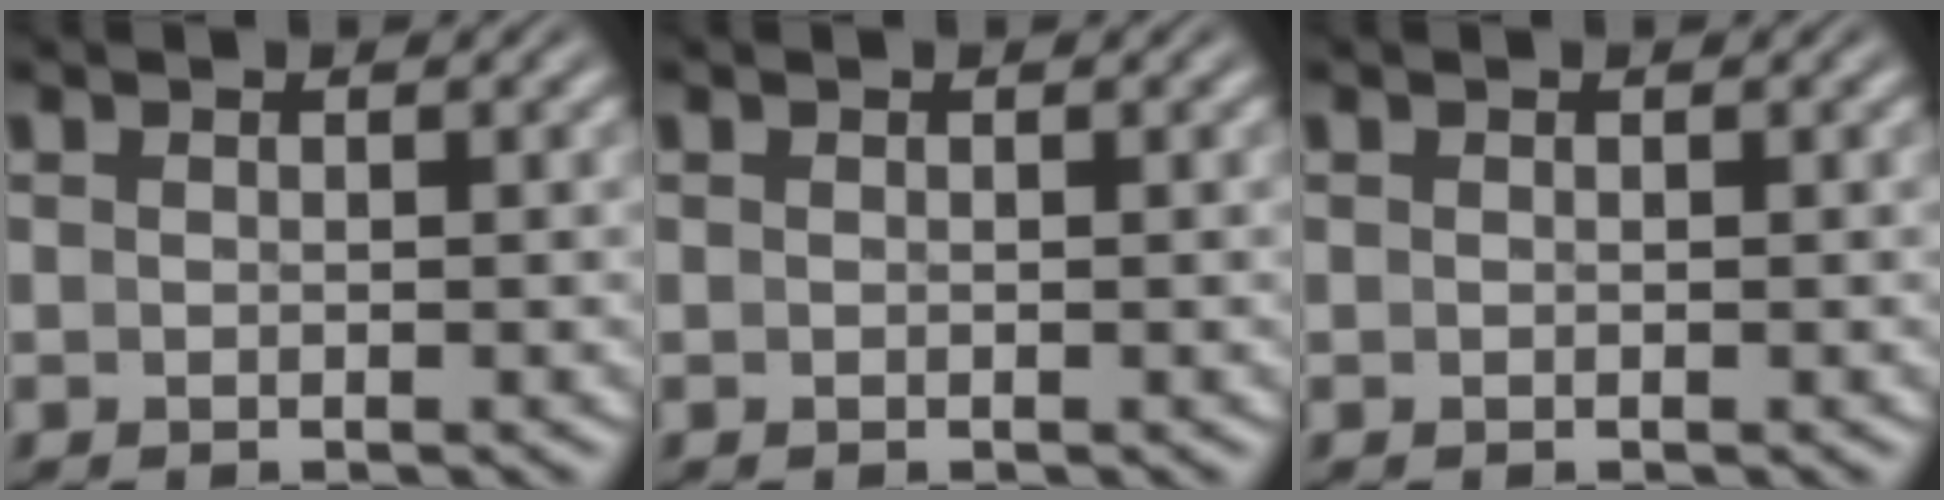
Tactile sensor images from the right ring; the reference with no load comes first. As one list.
[{"total": 0.0}, {"total": 0.0}]